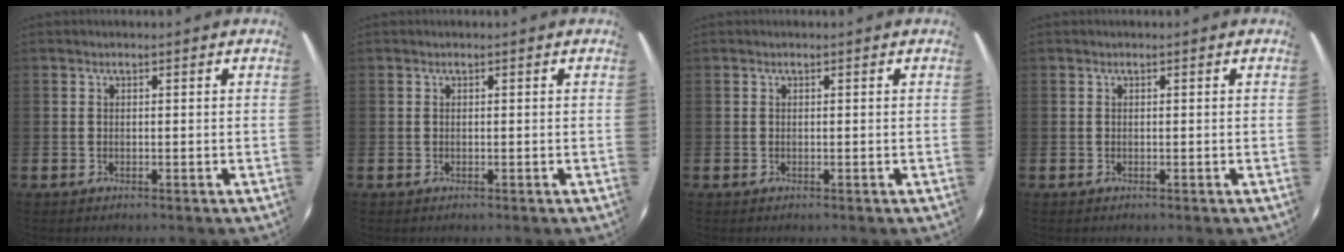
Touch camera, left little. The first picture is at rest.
{"total": 0.0}
{"total": 0.0}
{"total": 0.0}